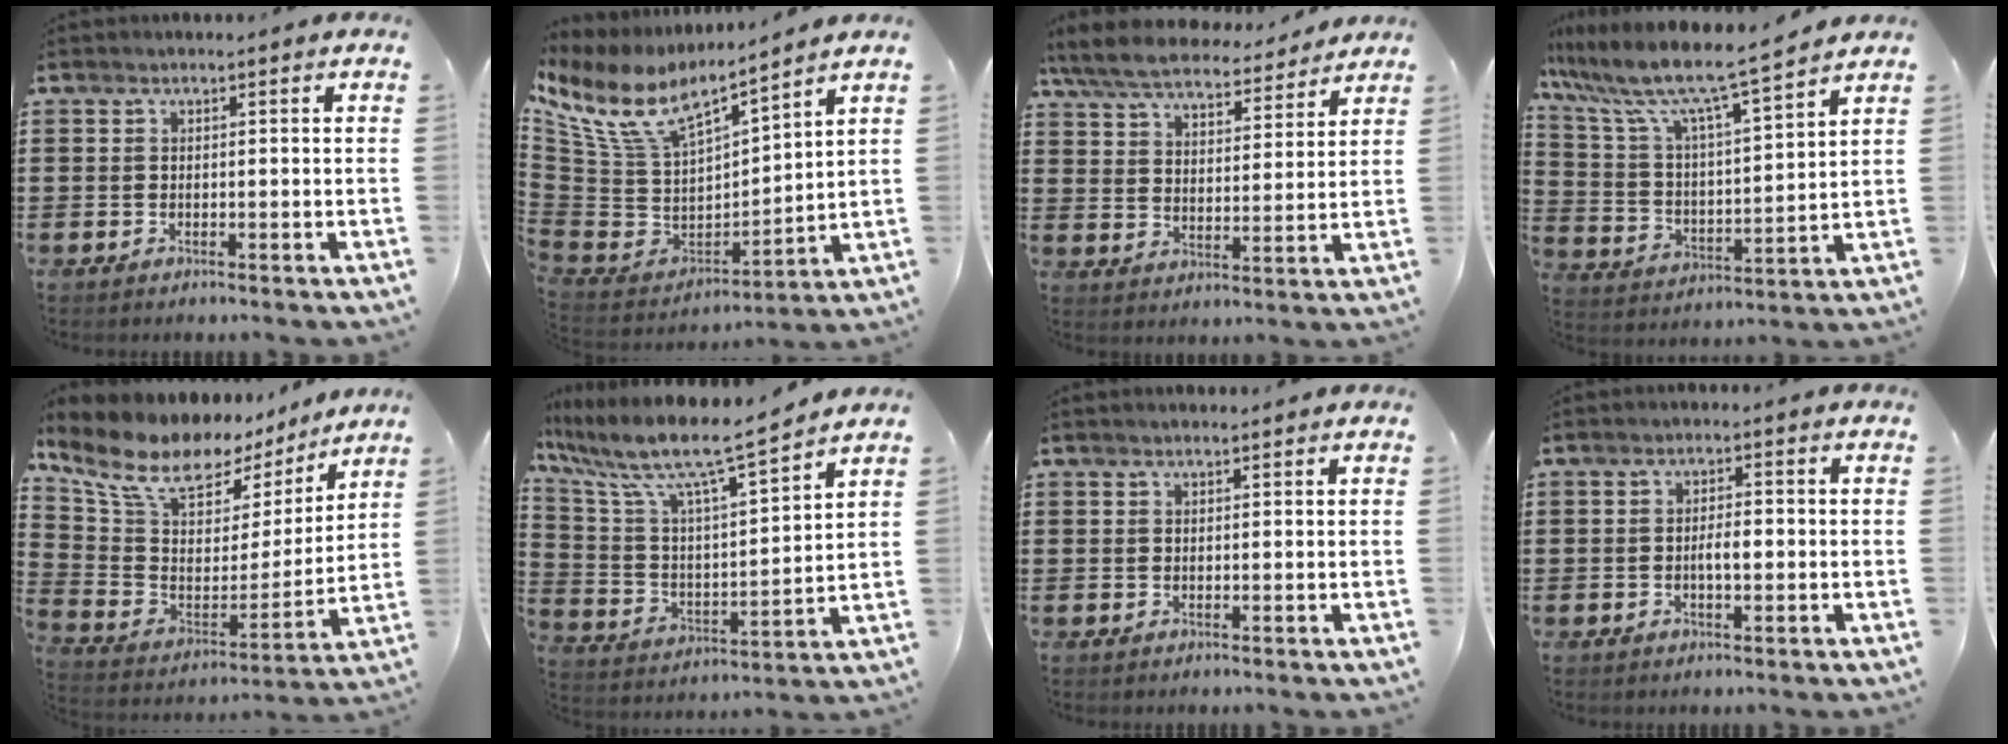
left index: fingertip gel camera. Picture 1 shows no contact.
{"total": 10.1, "force": [6.9, 3.9, 6.2], "torque": [-0.163, -0.047, 0.120]}
{"total": 7.2, "force": [6.8, 0.9, 2.2], "torque": [-0.074, -0.038, 0.119]}
{"total": 8.5, "force": [7.4, 0.1, 4.2], "torque": [-0.115, -0.054, 0.120]}
{"total": 11.8, "force": [9.3, 5.0, 5.4], "torque": [-0.148, -0.056, 0.164]}
{"total": 9.7, "force": [7.9, 0.9, 5.6], "torque": [-0.143, -0.059, 0.126]}
{"total": 0.7, "force": [0.5, 0.1, 0.4], "torque": [-0.008, 0.001, 0.010]}
{"total": 2.8, "force": [-0.3, 0.8, 2.6], "torque": [-0.048, 0.002, -0.006]}